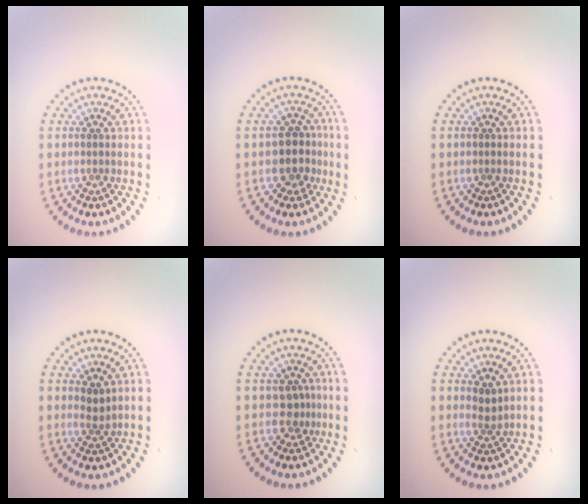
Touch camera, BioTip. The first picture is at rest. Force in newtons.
{"total": 2.9, "press": 2.6, "slide": 1.4}
{"total": 0.0}
{"total": 1.4, "press": 0.9, "slide": 1.0}
{"total": 1.6, "press": 1.1, "slide": 1.2}
{"total": 1.4, "press": 0.9, "slide": 1.0}